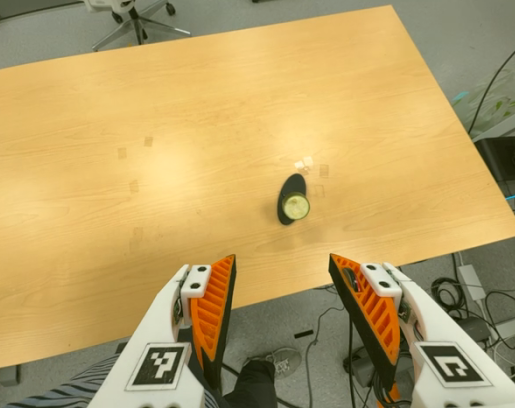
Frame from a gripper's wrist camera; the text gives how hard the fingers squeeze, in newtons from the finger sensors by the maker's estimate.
{"total": 0.0}